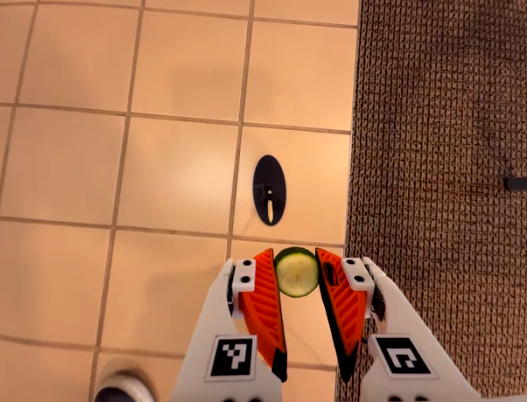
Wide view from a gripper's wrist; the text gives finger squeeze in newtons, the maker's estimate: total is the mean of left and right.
{"total": 7.9, "left": 7.6, "right": 8.2}